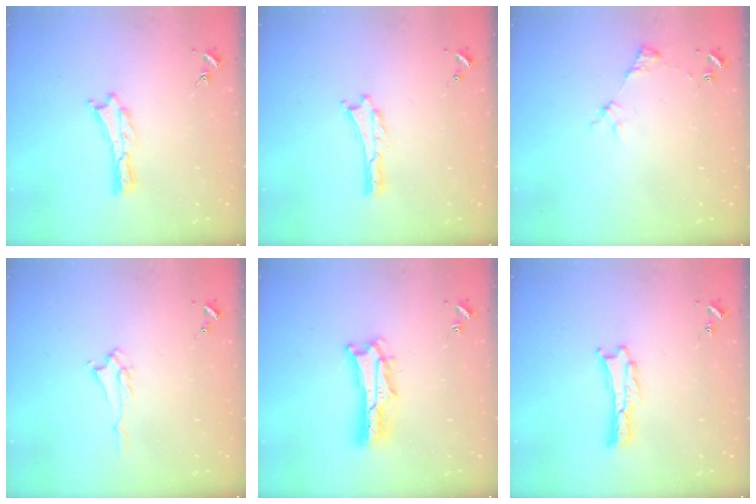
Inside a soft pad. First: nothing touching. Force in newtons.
{"total": 0.0}
{"total": 2.9, "press": 2.9, "slide": 0.4}
{"total": 1.4, "press": 1.4, "slide": 0.3}
{"total": 6.1, "press": 6.1, "slide": 0.5}
{"total": 0.7, "press": 0.7, "slide": 0.2}